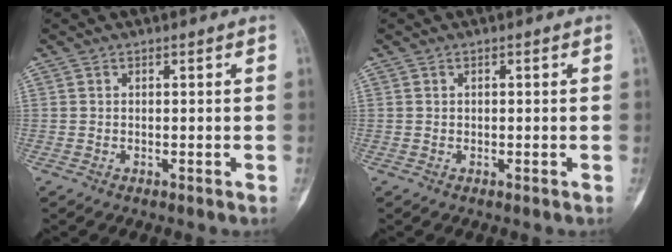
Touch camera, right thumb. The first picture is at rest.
{"total": 0.0}